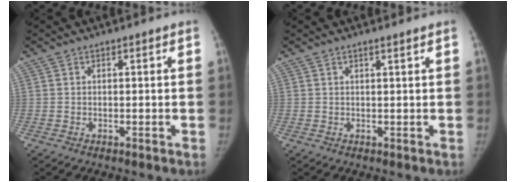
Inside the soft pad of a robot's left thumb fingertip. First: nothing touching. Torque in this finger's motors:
{"motor_torque": [-0.23, 0.16, 0.08, 0.35, 0.00]}